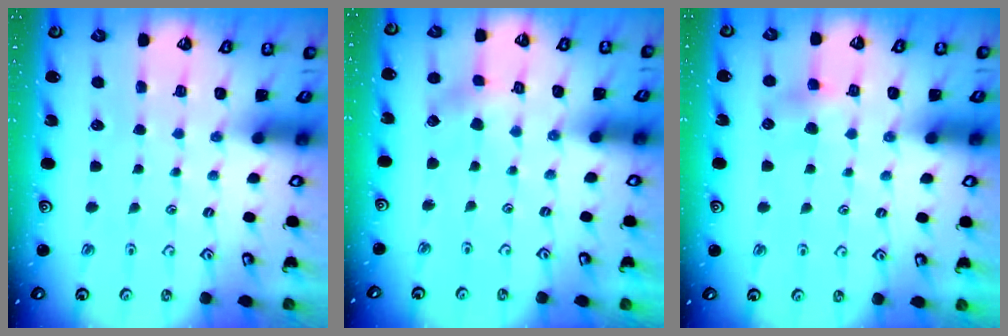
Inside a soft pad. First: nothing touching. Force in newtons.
{"total": 2.9, "press": 2.9, "slide": 0.3}
{"total": 5.1, "press": 5.1, "slide": 0.5}